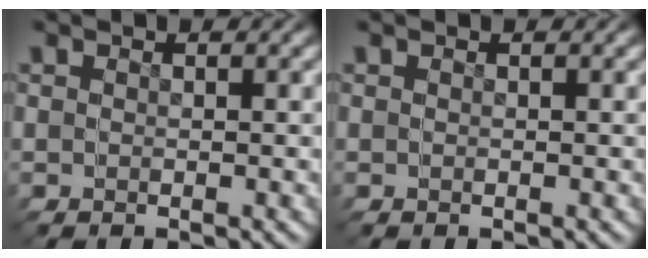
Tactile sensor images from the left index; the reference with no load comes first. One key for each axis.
{"total": 0.0}